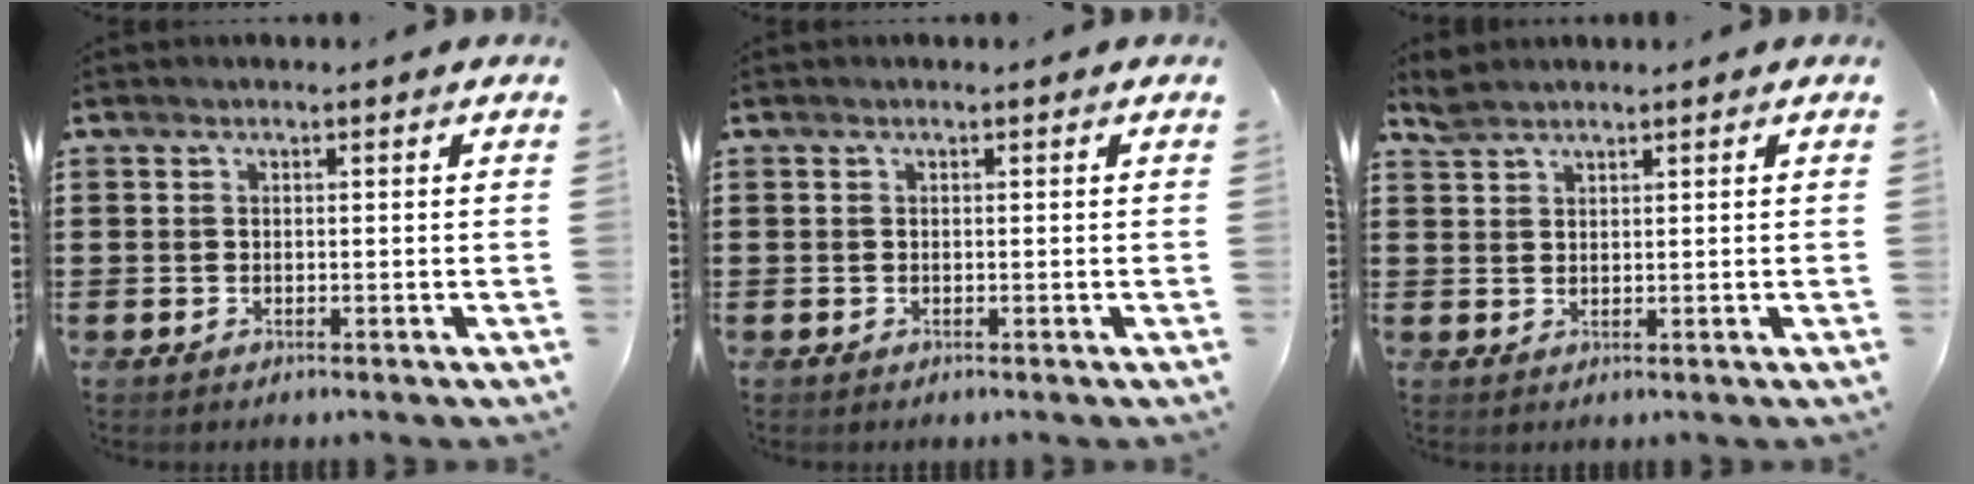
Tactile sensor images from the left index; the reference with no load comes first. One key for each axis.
{"total": 0.0}
{"total": 2.2, "fx": 2.0, "fy": 0.5, "fz": 0.7, "tx": -0.018, "ty": 0.001, "tz": 0.039}